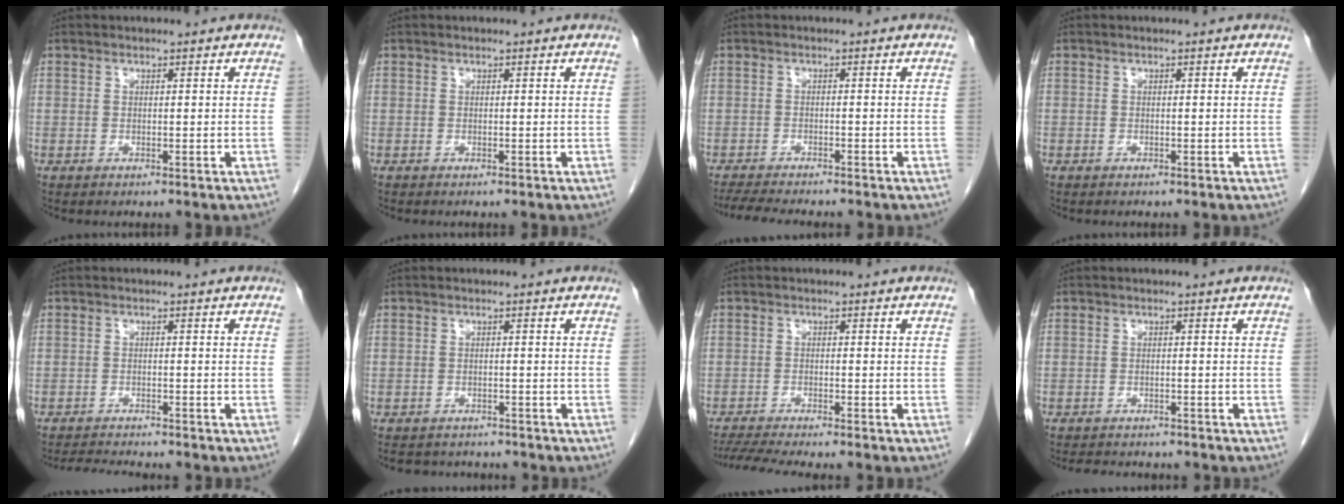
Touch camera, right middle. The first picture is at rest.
{"total": 0.0}
{"total": 7.4, "force": [-6.6, 0.6, 3.2], "torque": [-0.049, -0.016, -0.104]}
{"total": 0.0}
{"total": 4.6, "force": [-4.5, 0.0, 1.3], "torque": [-0.022, -0.015, -0.072]}
{"total": 6.0, "force": [-5.6, 2.0, 1.0], "torque": [-0.012, -0.001, -0.073]}
{"total": 7.0, "force": [-6.3, -0.7, 3.1], "torque": [-0.048, -0.017, -0.105]}
{"total": 5.6, "force": [-5.1, 1.5, 1.6], "torque": [-0.021, -0.004, -0.070]}